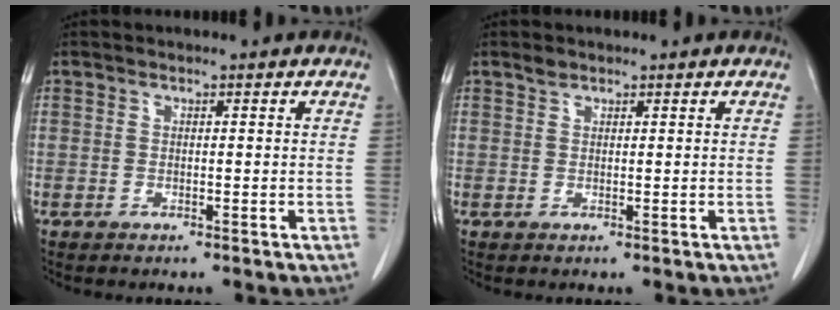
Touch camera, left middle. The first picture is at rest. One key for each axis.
{"total": 0.8, "fx": 0.7, "fy": 0.4, "fz": 0.2, "tx": -0.006, "ty": 0.001, "tz": 0.014}